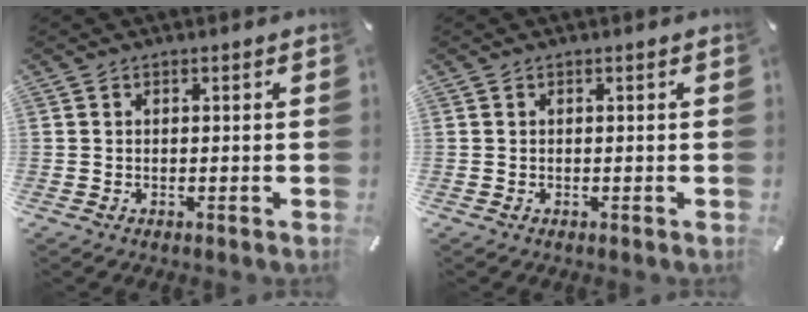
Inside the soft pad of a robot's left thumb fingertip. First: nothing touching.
{"total": 0.0}